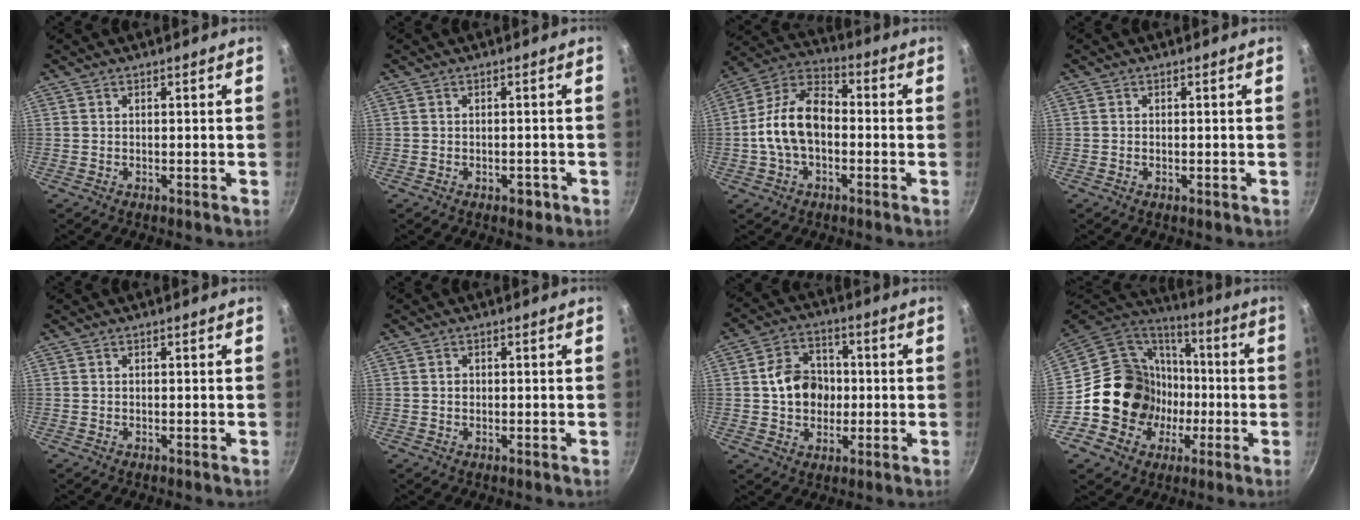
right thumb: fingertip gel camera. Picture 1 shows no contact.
{"total": 2.1, "force": [-1.0, 1.3, 1.3], "torque": [-0.008, 0.014, -0.004]}
{"total": 13.6, "force": [-1.7, 8.6, 10.4], "torque": [-0.165, 0.045, -0.049]}
{"total": 0.5, "force": [-0.1, 0.3, 0.4], "torque": [-0.007, 0.000, -0.002]}
{"total": 0.0}
{"total": 1.2, "force": [0.1, 1.0, 0.6], "torque": [-0.007, 0.005, 0.001]}
{"total": 10.4, "force": [0.1, 8.5, 6.0], "torque": [-0.071, 0.015, -0.005]}
{"total": 20.5, "force": [-2.8, 18.5, 8.4], "torque": [-0.116, 0.043, -0.030]}